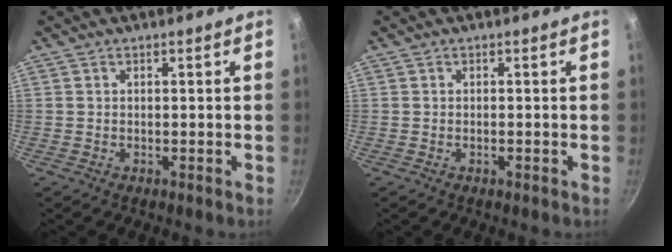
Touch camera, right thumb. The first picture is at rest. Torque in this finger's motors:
{"motor_torque": [-0.42, -0.09, -0.25, -0.13, 0.06]}